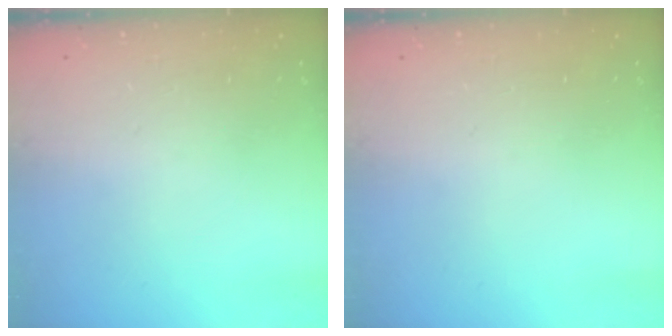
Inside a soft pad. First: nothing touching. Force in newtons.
{"total": 0.0}